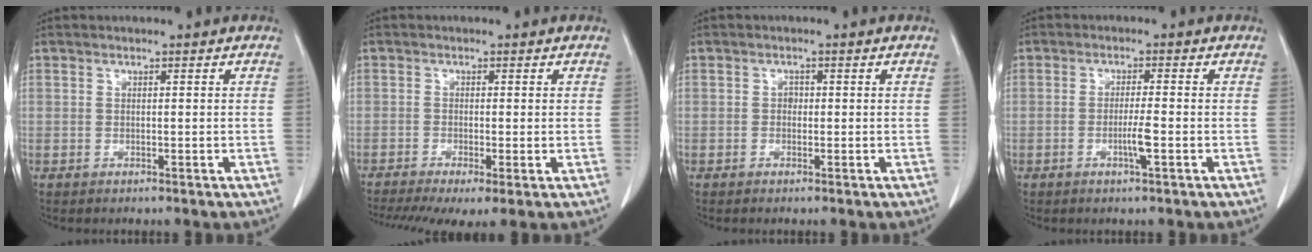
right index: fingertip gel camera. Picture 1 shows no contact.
{"total": 8.5, "force": [-5.2, 2.2, 6.3], "torque": [-0.117, -0.016, -0.087]}
{"total": 0.9, "force": [0.1, 0.8, 0.5], "torque": [-0.004, 0.005, 0.001]}
{"total": 2.8, "force": [-0.9, -0.2, 2.6], "torque": [-0.050, -0.002, -0.015]}